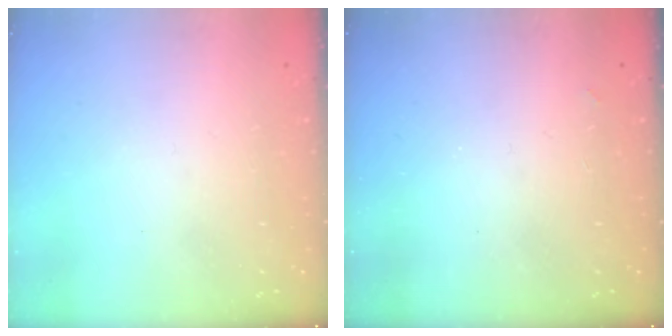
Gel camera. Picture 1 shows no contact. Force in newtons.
{"total": 1.1, "press": 1.0, "slide": 0.3}